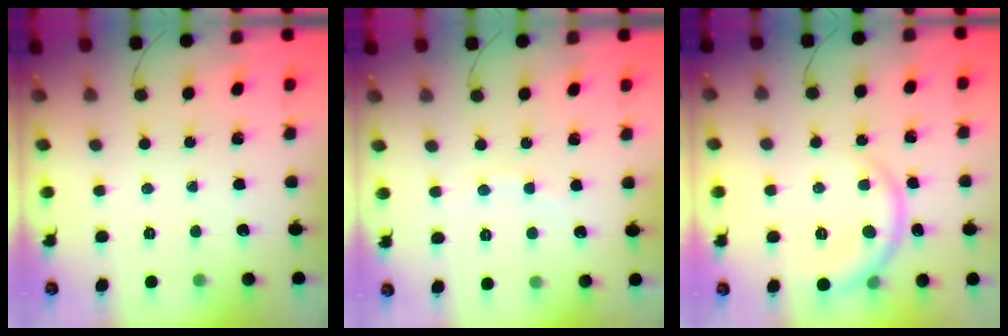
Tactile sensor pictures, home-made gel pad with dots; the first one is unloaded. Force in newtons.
{"total": 5.3, "press": 5.2, "slide": 1.0}
{"total": 7.0, "press": 7.0, "slide": 0.9}